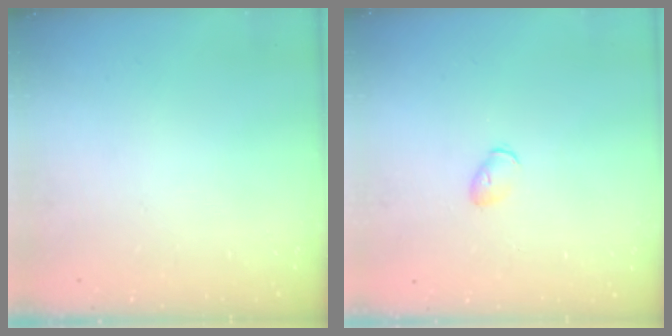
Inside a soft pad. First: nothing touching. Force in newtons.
{"total": 4.6, "press": 4.5, "slide": 1.1}